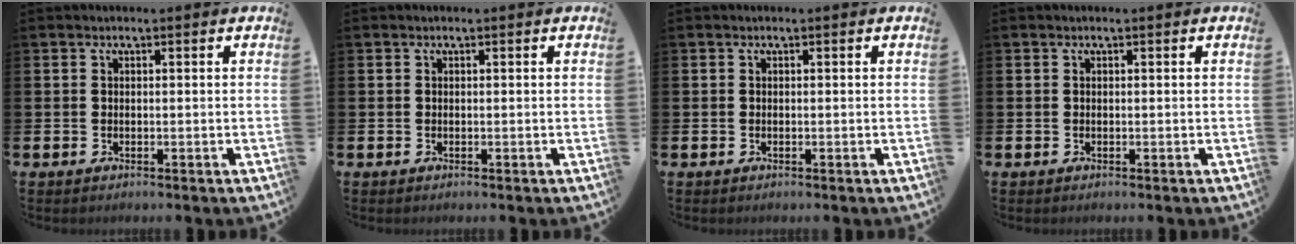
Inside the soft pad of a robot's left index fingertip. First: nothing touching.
{"total": 0.0}
{"total": 0.0}
{"total": 0.0}